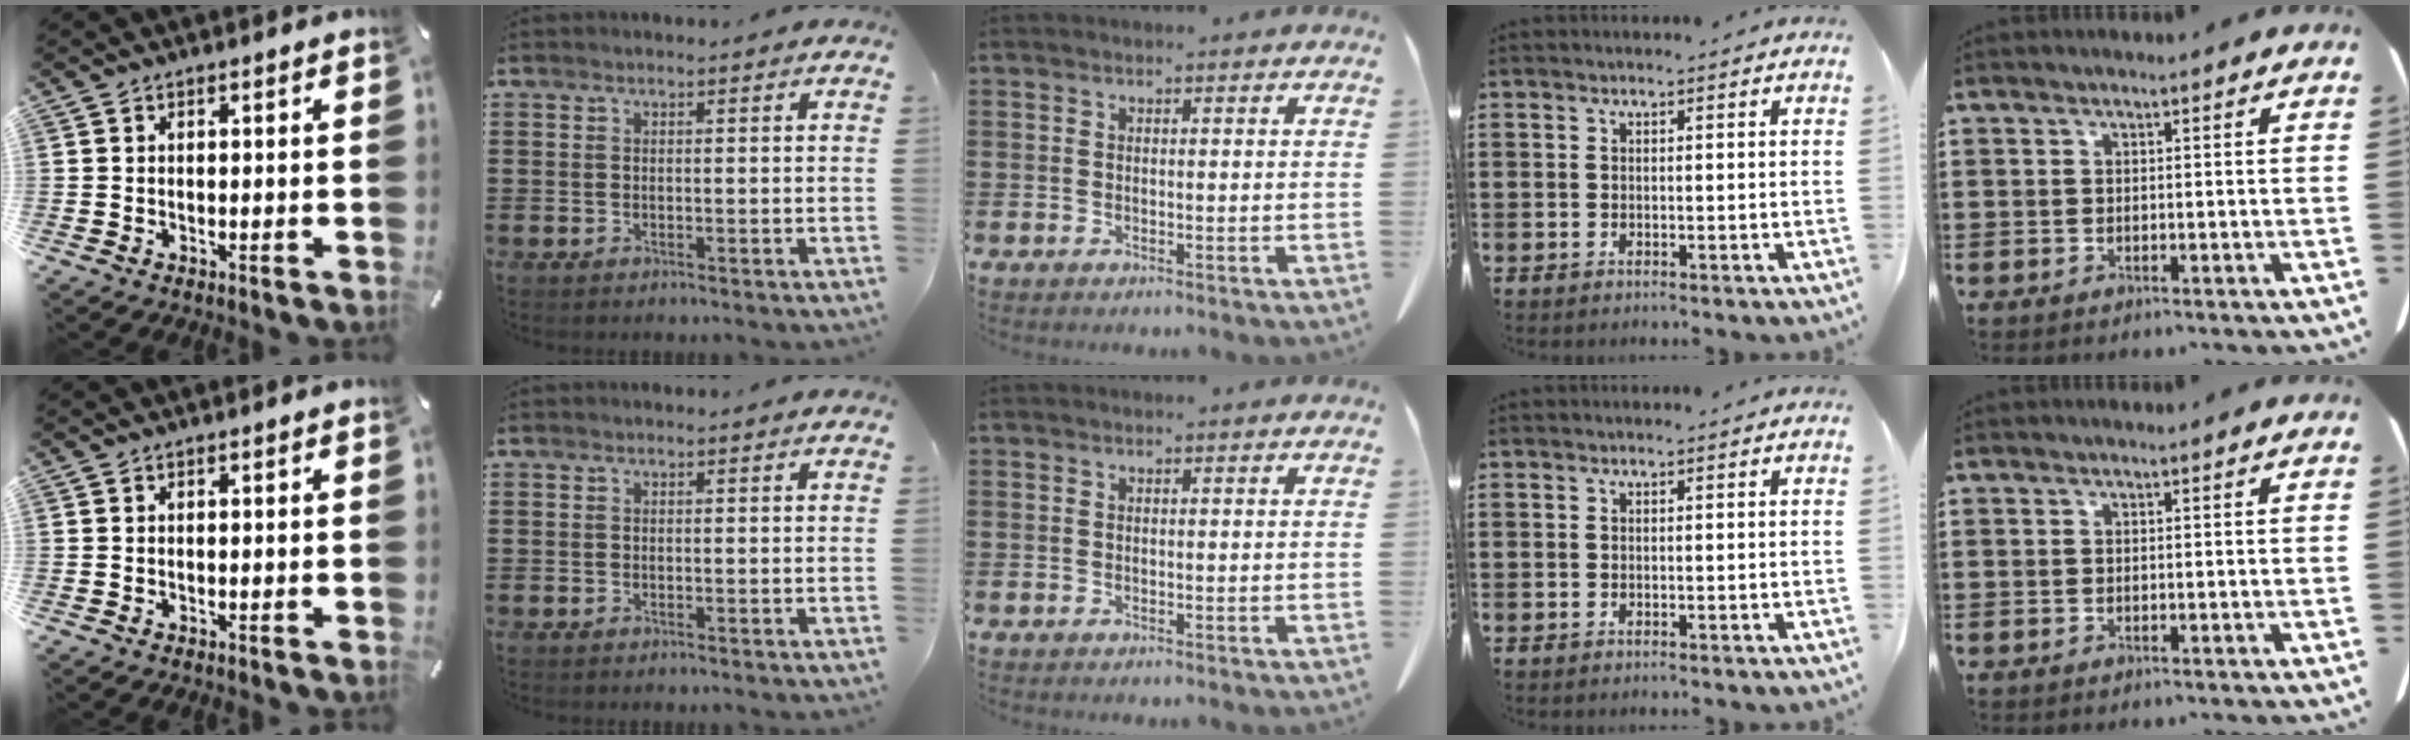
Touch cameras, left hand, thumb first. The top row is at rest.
{}